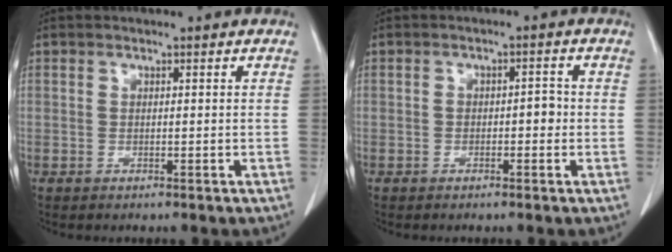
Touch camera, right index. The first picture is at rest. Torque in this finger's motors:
{"motor_torque": [0.25, -0.15, 0.00, 0.01]}